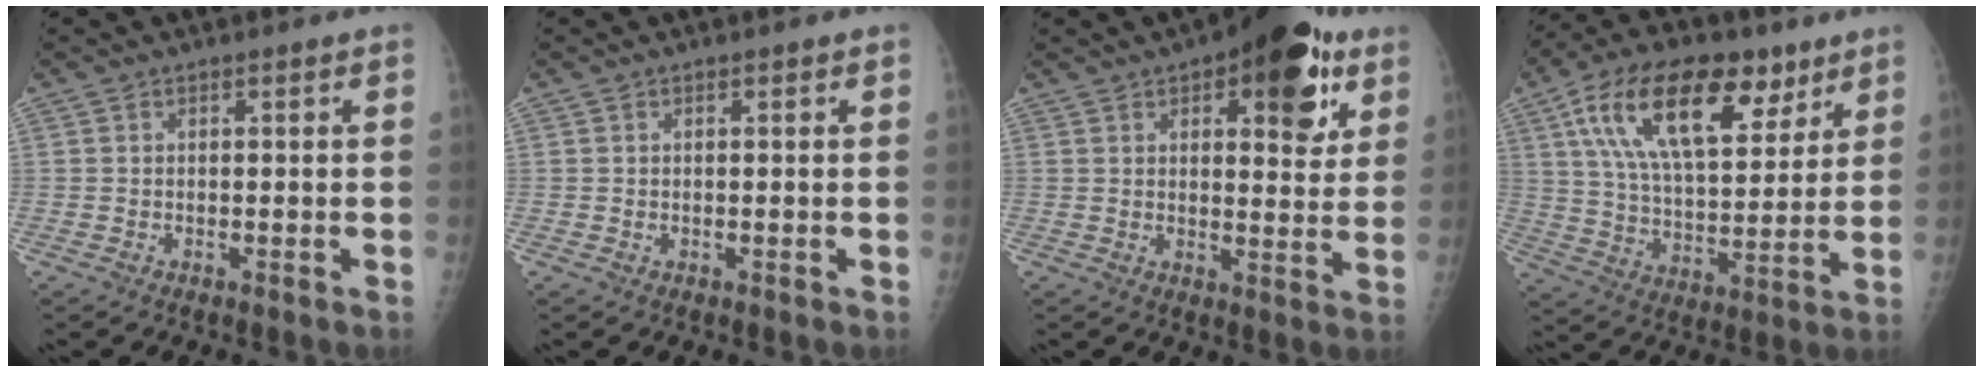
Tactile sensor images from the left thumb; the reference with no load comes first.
{"total": 0.0}
{"total": 15.3, "force": [7.5, 6.6, 11.5], "torque": [-0.100, -0.020, 0.093]}
{"total": 22.3, "force": [10.9, 11.2, 16.0], "torque": [-0.248, -0.021, 0.188]}